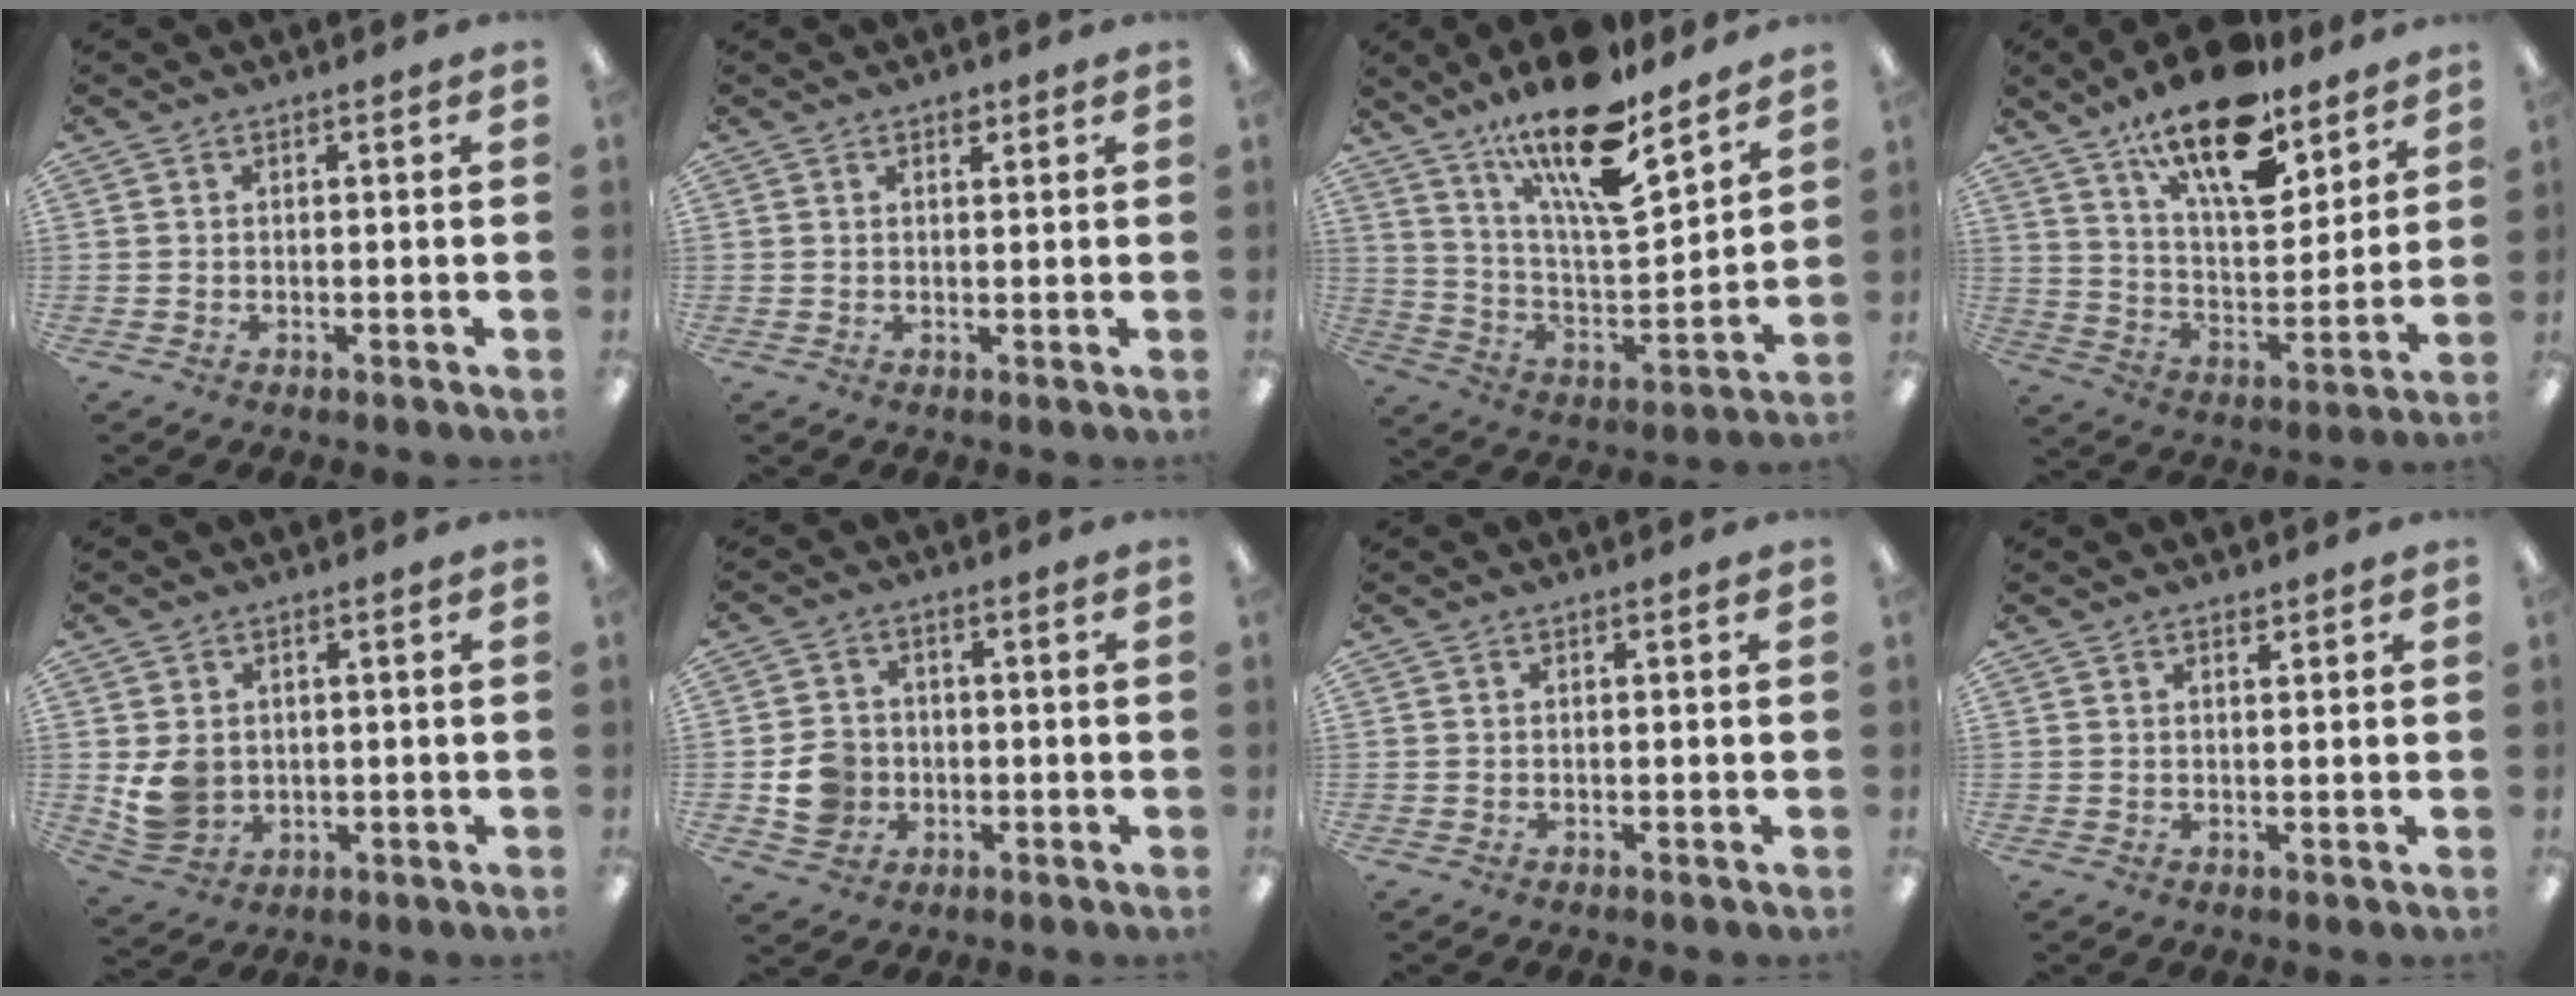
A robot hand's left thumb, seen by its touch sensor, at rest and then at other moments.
{"total": 1.9, "force": [1.2, 1.0, 1.0], "torque": [-0.004, -0.003, 0.019]}
{"total": 20.4, "force": [15.1, 5.4, 12.6], "torque": [-0.228, -0.097, 0.257]}
{"total": 19.0, "force": [13.5, 7.2, 11.3], "torque": [-0.187, -0.074, 0.227]}
{"total": 6.5, "force": [0.8, 5.7, 2.9], "torque": [-0.058, 0.006, 0.019]}
{"total": 7.2, "force": [-1.5, 6.6, 2.7], "torque": [-0.047, 0.012, -0.023]}
{"total": 0.0}
{"total": 1.2, "force": [1.0, 0.4, 0.4], "torque": [-0.001, -0.004, 0.018]}